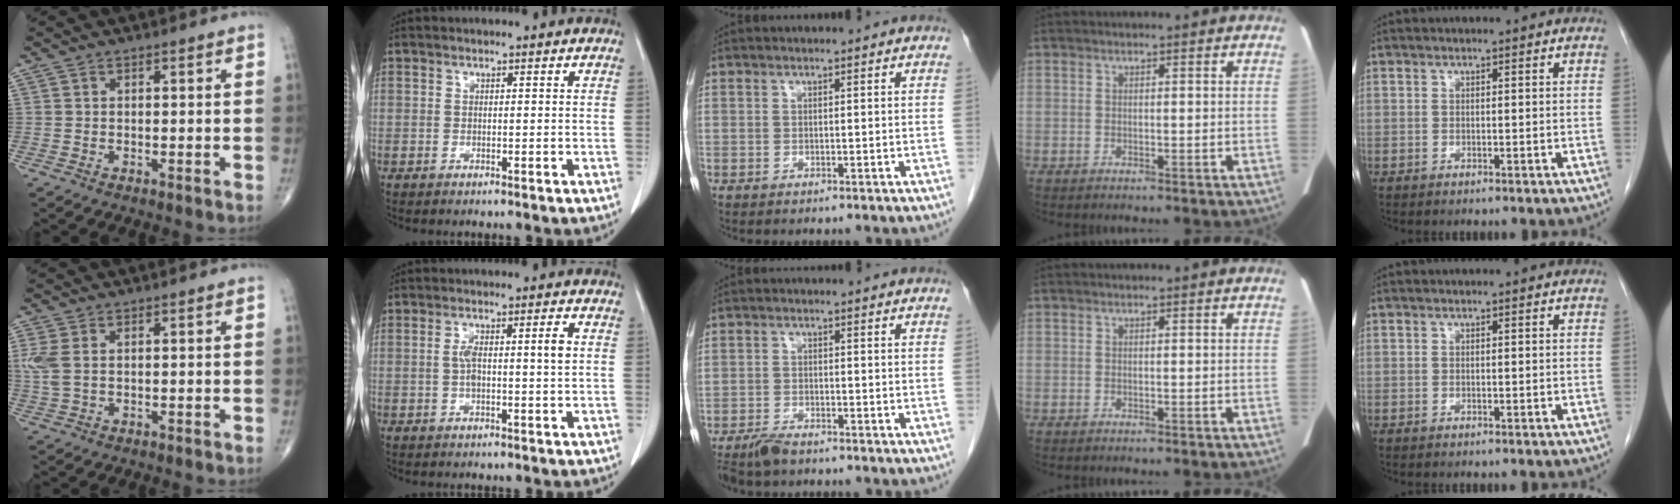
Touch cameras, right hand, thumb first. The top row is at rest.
{"thumb": {"total": 4.2, "force": [0.9, 2.4, 3.4], "torque": [-0.104, 0.009, 0.024]}, "index": {"total": 4.6, "force": [0.4, 0.6, 4.6], "torque": [-0.089, 0.013, 0.009]}, "middle": {"total": 4.0, "force": [-3.4, 1.1, 1.8], "torque": [-0.038, -0.008, -0.060]}}